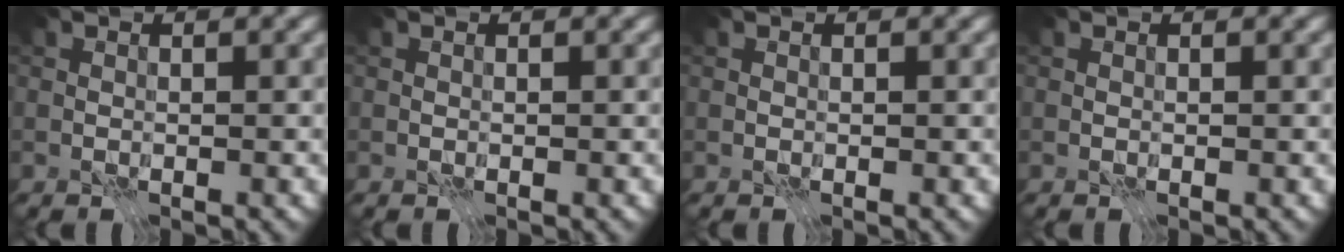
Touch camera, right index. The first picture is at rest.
{"total": 0.0}
{"total": 0.0}
{"total": 0.0}